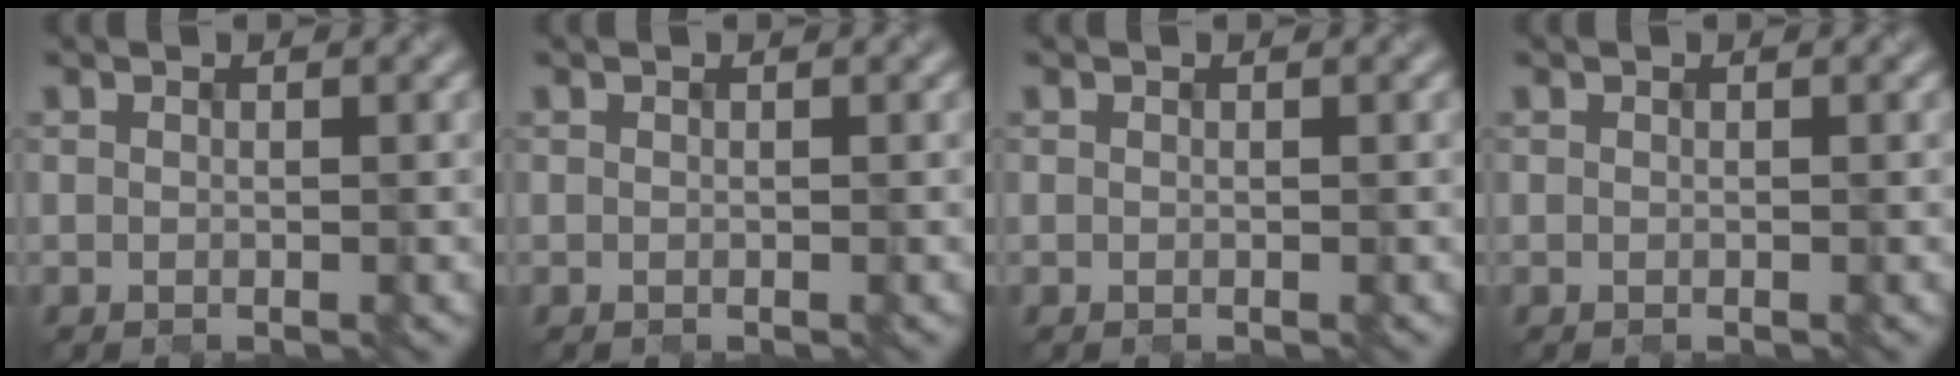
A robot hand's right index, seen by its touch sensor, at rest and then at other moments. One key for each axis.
{"total": 0.0}
{"total": 0.0}
{"total": 0.0}